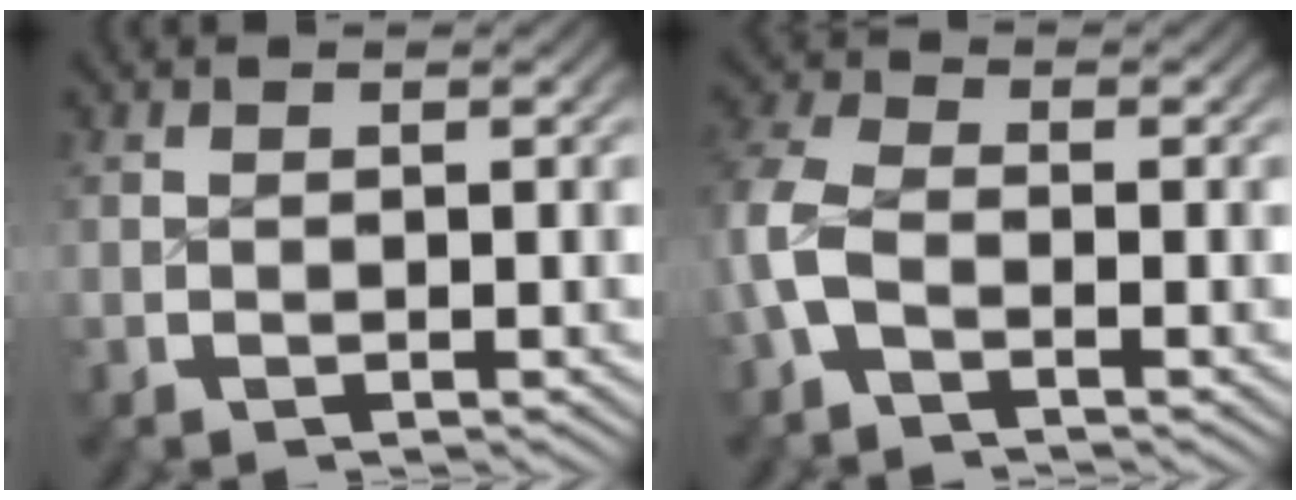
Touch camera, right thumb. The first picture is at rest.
{"total": 4.7, "force": [-0.6, 3.5, 3.1], "torque": [-0.085, -0.012, -0.012]}